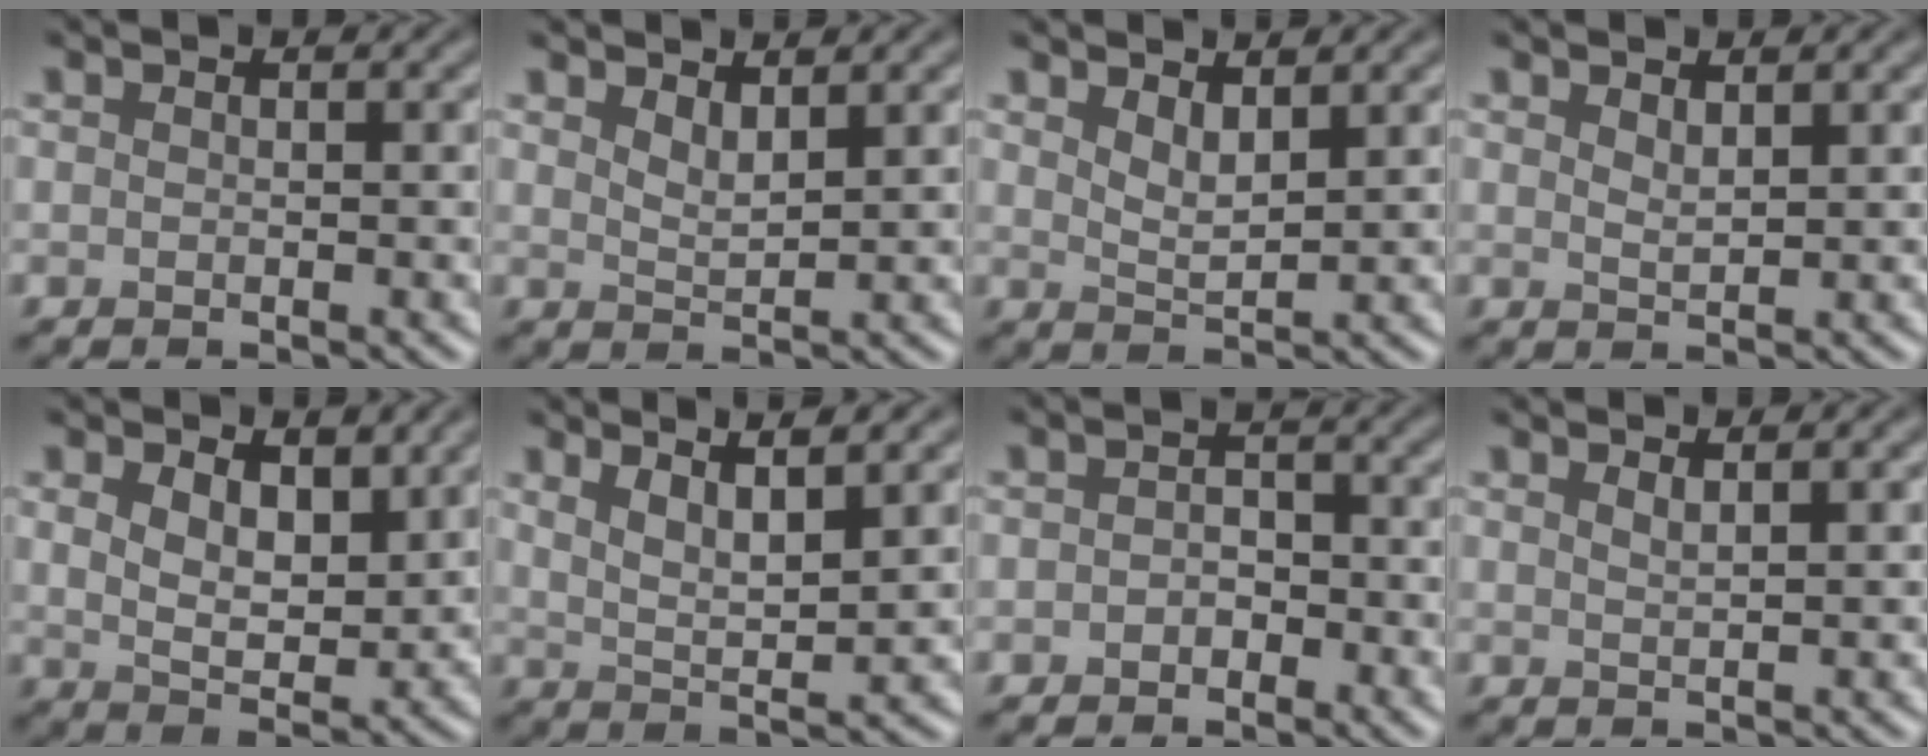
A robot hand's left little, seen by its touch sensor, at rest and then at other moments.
{"total": 2.1, "force": [1.7, 0.5, 1.1], "torque": [-0.018, -0.003, 0.033]}
{"total": 2.4, "force": [1.8, 0.7, 1.5], "torque": [-0.027, -0.008, 0.034]}
{"total": 1.3, "force": [1.1, 0.2, 0.6], "torque": [-0.013, -0.001, 0.021]}
{"total": 5.5, "force": [2.6, 3.0, 3.9], "torque": [-0.076, -0.013, 0.041]}
{"total": 4.3, "force": [2.9, 0.9, 3.1], "torque": [-0.051, -0.001, 0.053]}
{"total": 1.5, "force": [-0.7, 1.1, 0.8], "torque": [-0.013, 0.003, -0.015]}
{"total": 1.2, "force": [1.0, 0.4, 0.7], "torque": [0.000, 0.002, 0.013]}